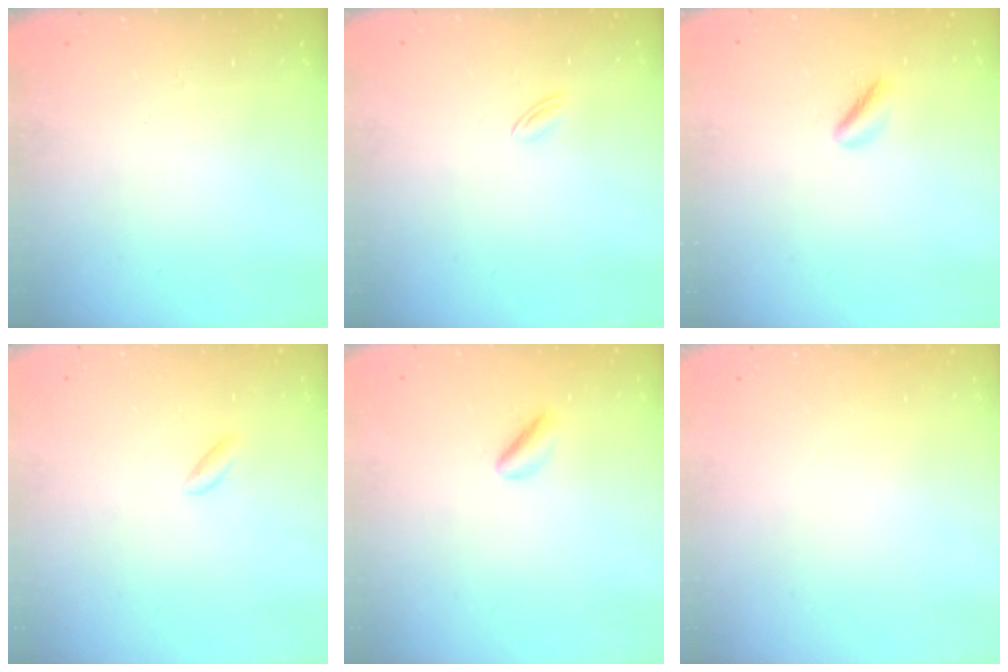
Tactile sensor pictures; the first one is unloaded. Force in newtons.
{"total": 1.6, "press": 1.5, "slide": 0.5}
{"total": 1.7, "press": 1.6, "slide": 0.7}
{"total": 2.2, "press": 1.9, "slide": 1.2}
{"total": 2.6, "press": 2.5, "slide": 0.8}
{"total": 2.1, "press": 2.1, "slide": 0.1}